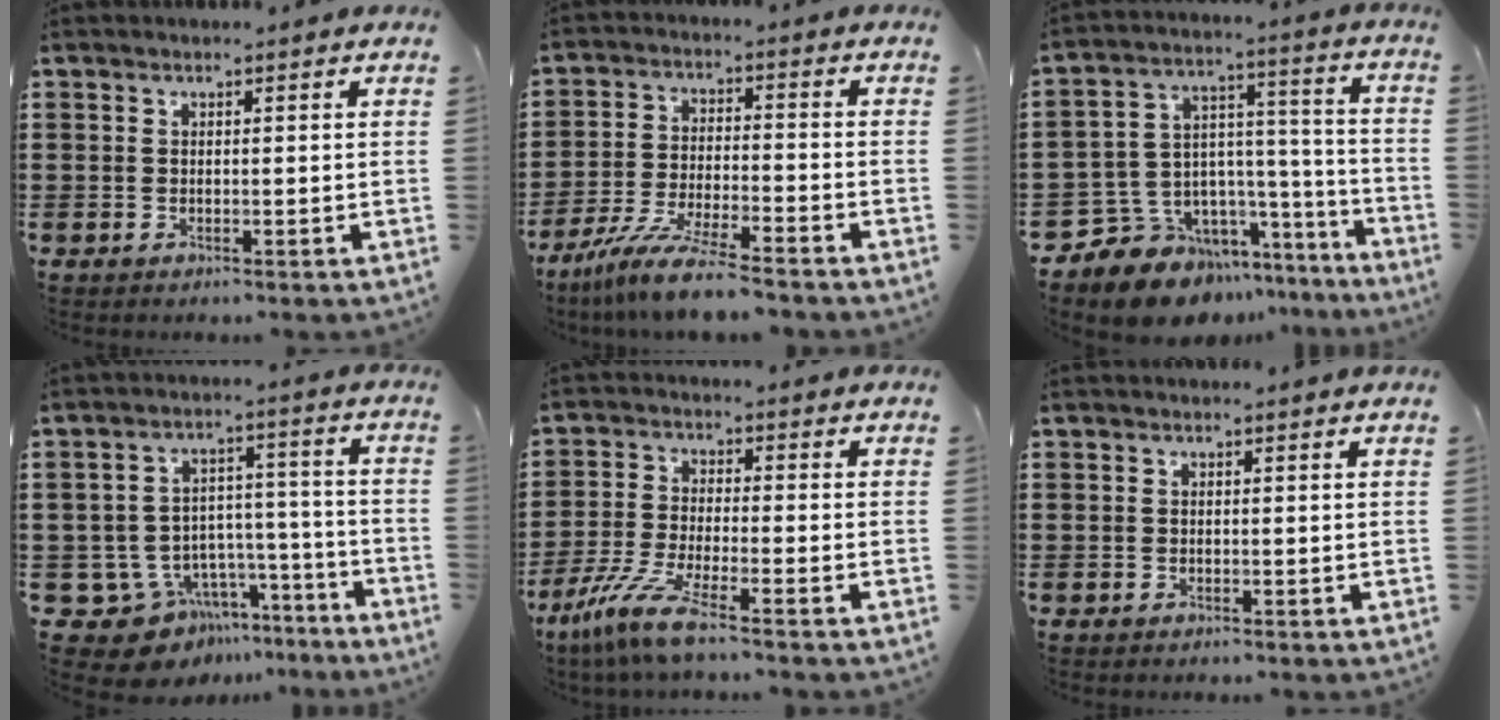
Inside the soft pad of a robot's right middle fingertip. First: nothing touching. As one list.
[{"total": 8.8, "force": [-7.8, -0.2, 4.1], "torque": [-0.087, -0.008, -0.151]}, {"total": 9.3, "force": [-7.7, 5.3, 0.3], "torque": [-0.030, 0.002, -0.141]}, {"total": 9.8, "force": [-7.6, 5.9, 2.1], "torque": [-0.047, 0.030, -0.134]}, {"total": 7.7, "force": [-5.5, 0.6, 5.4], "torque": [-0.128, -0.020, -0.108]}, {"total": 0.0}]